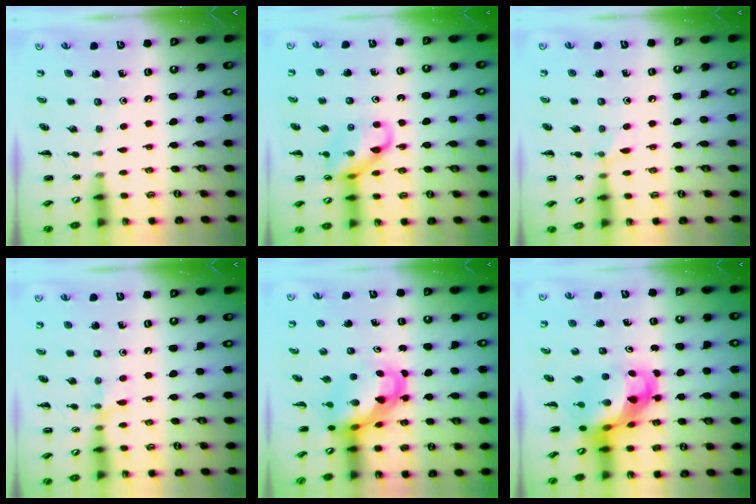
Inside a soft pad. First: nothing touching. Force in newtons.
{"total": 12.7, "press": 12.6, "slide": 2.1}
{"total": 5.1, "press": 4.8, "slide": 1.7}
{"total": 6.2, "press": 6.0, "slide": 1.2}
{"total": 5.2, "press": 5.0, "slide": 1.4}
{"total": 7.8, "press": 7.5, "slide": 2.2}